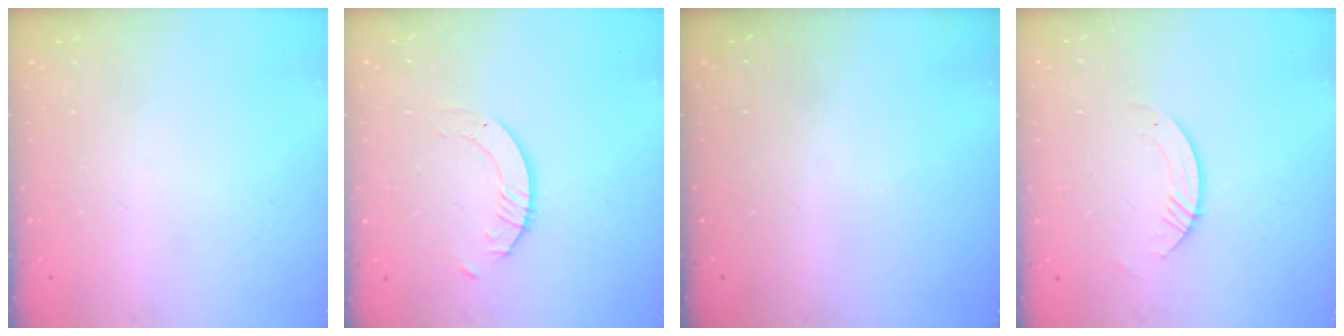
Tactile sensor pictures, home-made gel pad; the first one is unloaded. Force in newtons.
{"total": 2.1, "press": 2.1, "slide": 0.2}
{"total": 0.0}
{"total": 3.2, "press": 3.2, "slide": 0.3}